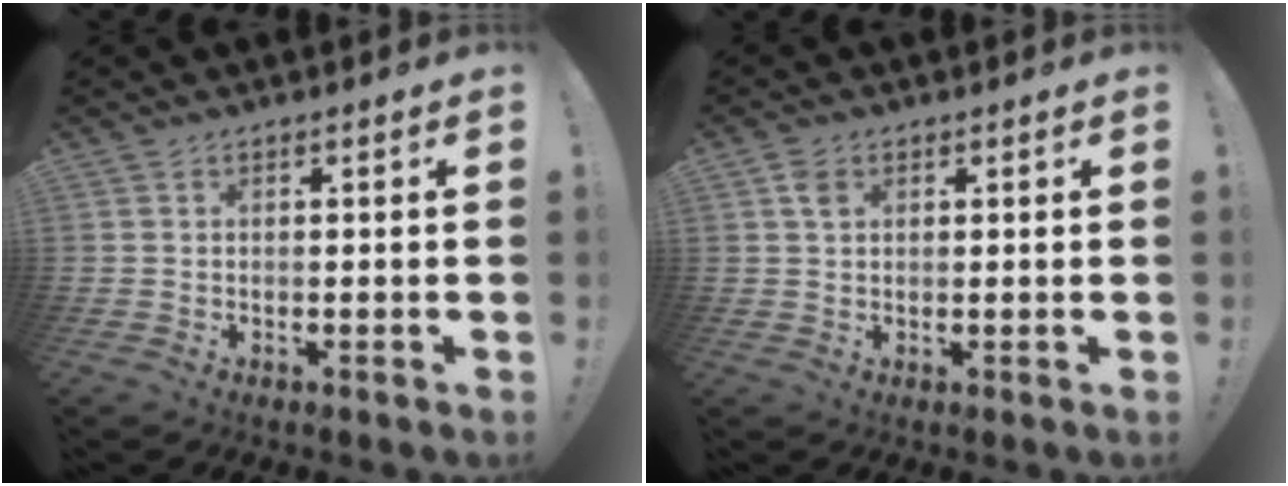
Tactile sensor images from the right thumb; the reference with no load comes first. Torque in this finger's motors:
{"motor_torque": [0.03, -0.02, 0.03, 0.25, 0.00]}